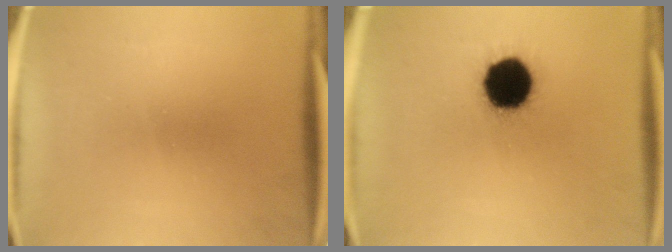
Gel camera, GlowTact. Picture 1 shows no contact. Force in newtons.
{"total": 16.9}